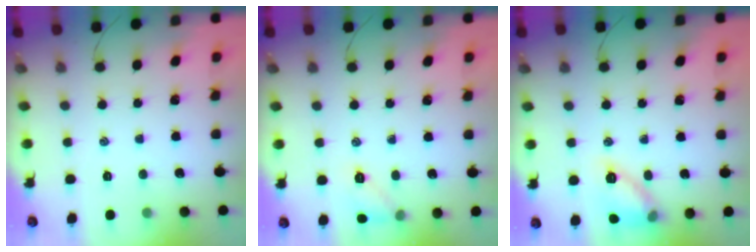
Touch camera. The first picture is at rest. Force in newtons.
{"total": 7.2, "press": 7.1, "slide": 1.4}
{"total": 12.1, "press": 12.1, "slide": 0.8}